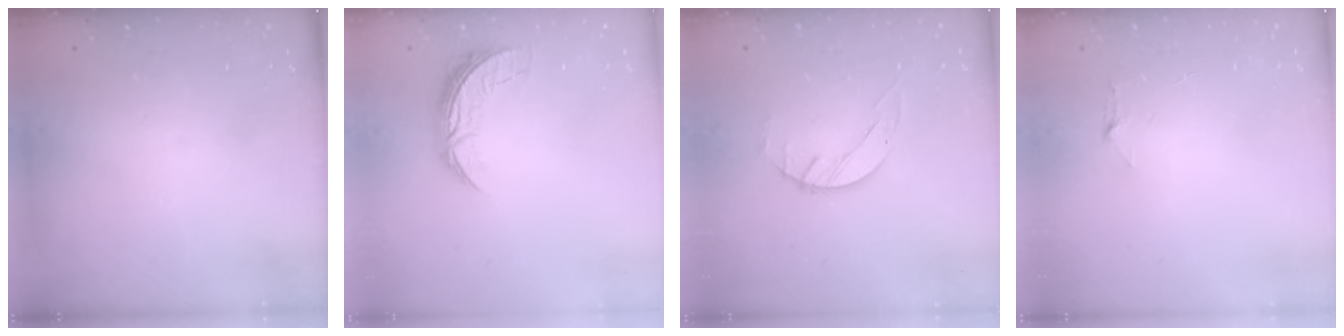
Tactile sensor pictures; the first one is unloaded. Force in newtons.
{"total": 7.2, "press": 7.2, "slide": 0.2}
{"total": 1.4, "press": 1.4, "slide": 0.2}
{"total": 2.9, "press": 2.9, "slide": 0.3}